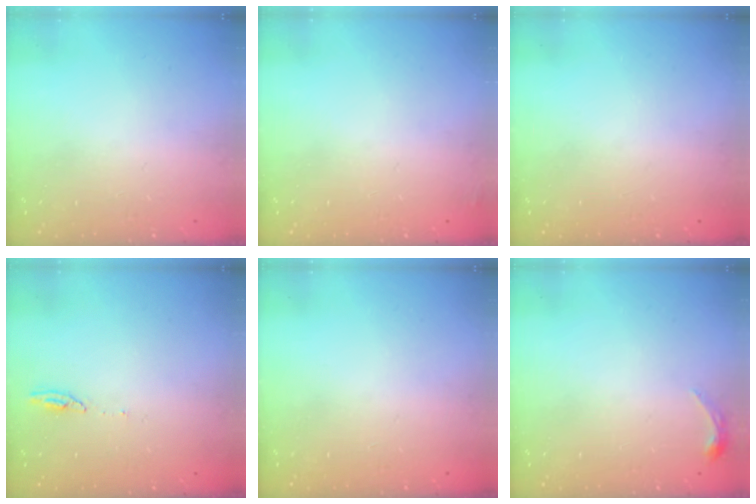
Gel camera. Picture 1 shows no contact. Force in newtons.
{"total": 2.3, "press": 2.2, "slide": 0.8}
{"total": 0.0}
{"total": 3.5, "press": 3.5, "slide": 0.3}
{"total": 0.0}
{"total": 3.4, "press": 3.3, "slide": 0.6}